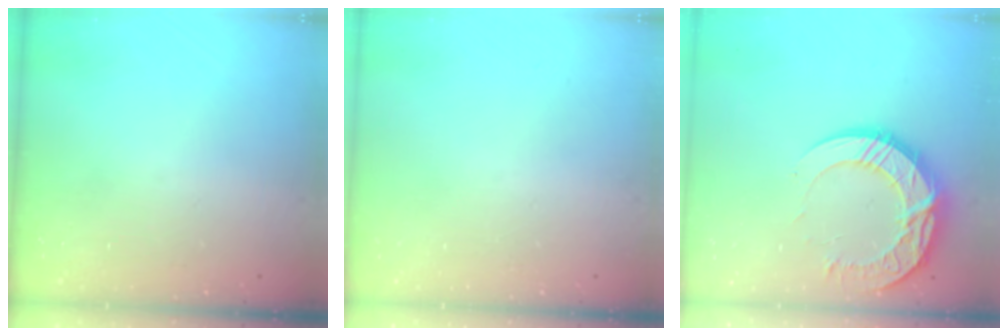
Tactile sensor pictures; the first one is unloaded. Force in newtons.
{"total": 0.0}
{"total": 17.2, "press": 17.2, "slide": 0.7}